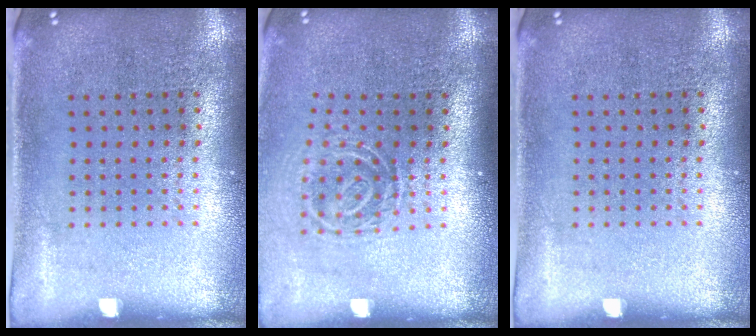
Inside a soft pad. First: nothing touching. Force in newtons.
{"total": 1.8, "press": 1.2, "slide": 1.3}
{"total": 0.0}